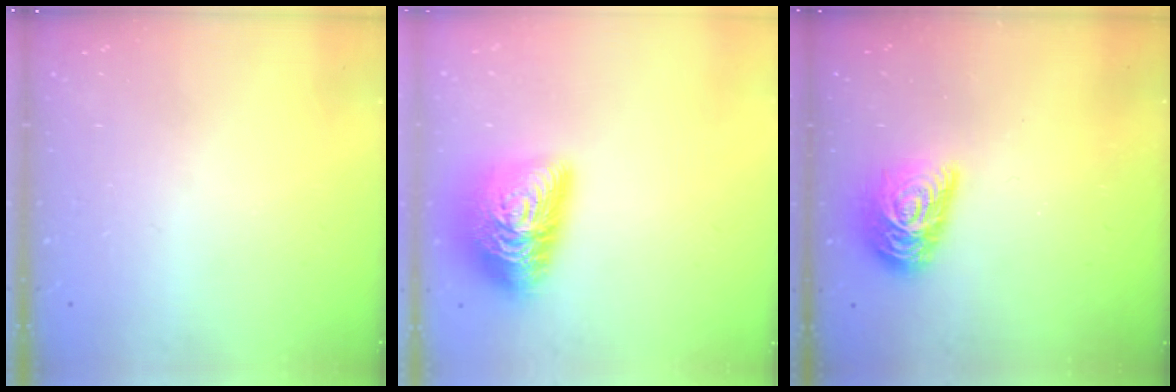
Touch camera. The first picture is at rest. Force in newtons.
{"total": 19.9, "press": 19.9, "slide": 0.7}
{"total": 13.1, "press": 13.1, "slide": 0.5}